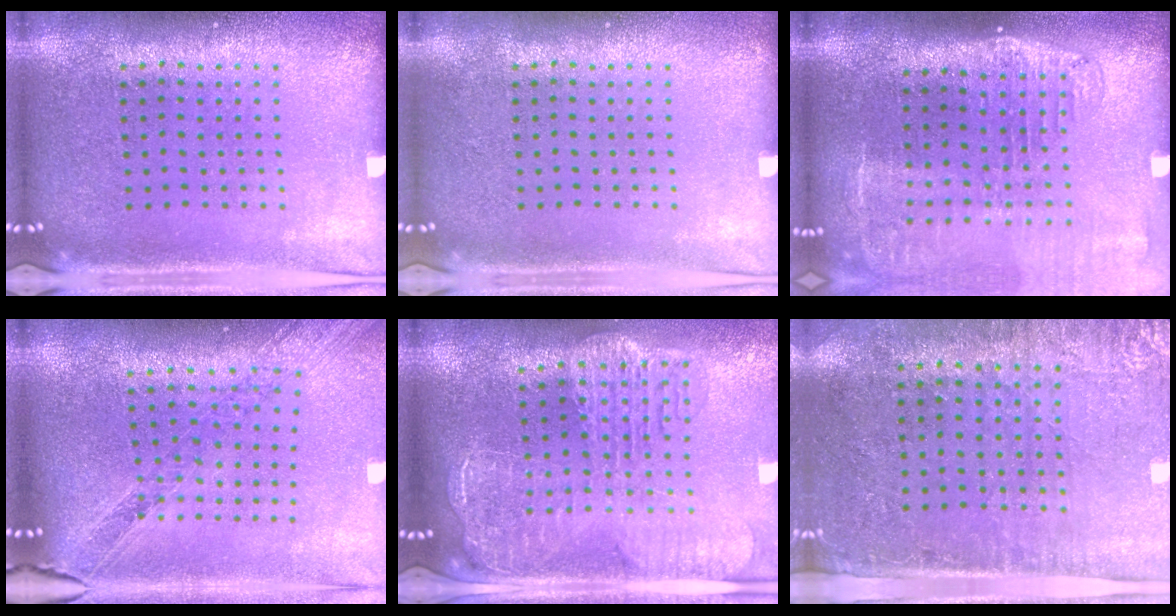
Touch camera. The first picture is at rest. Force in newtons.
{"total": 0.0}
{"total": 2.1, "press": 1.7, "slide": 1.2}
{"total": 1.1, "press": 1.1, "slide": 0.2}
{"total": 2.8, "press": 2.3, "slide": 1.6}
{"total": 2.9, "press": 2.5, "slide": 1.5}